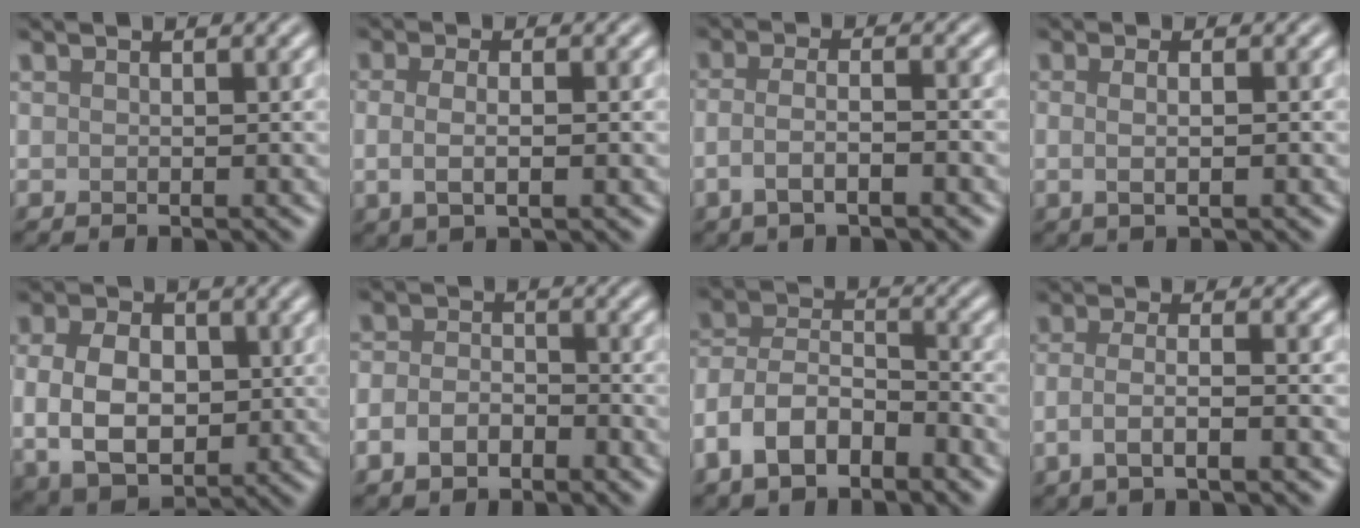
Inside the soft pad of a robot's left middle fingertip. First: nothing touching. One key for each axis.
{"total": 2.8, "fx": -0.2, "fy": 1.1, "fz": 2.5, "tx": -0.053, "ty": -0.007, "tz": -0.003}
{"total": 3.2, "fx": -1.3, "fy": 1.0, "fz": 2.8, "tx": -0.052, "ty": -0.001, "tz": -0.031}
{"total": 2.5, "fx": 0.3, "fy": 1.1, "fz": 2.2, "tx": -0.023, "ty": -0.003, "tz": -0.008}
{"total": 7.3, "fx": 0.2, "fy": 5.1, "fz": 5.3, "tx": -0.104, "ty": -0.007, "tz": 0.008}
{"total": 2.9, "fx": -1.5, "fy": 1.9, "fz": 1.6, "tx": -0.030, "ty": 0.002, "tz": -0.039}
{"total": 6.0, "fx": -3.7, "fy": 3.1, "fz": 3.6, "tx": -0.066, "ty": 0.011, "tz": -0.077}
{"total": 3.6, "fx": -1.3, "fy": 1.0, "fz": 3.2, "tx": -0.055, "ty": -0.002, "tz": -0.033}